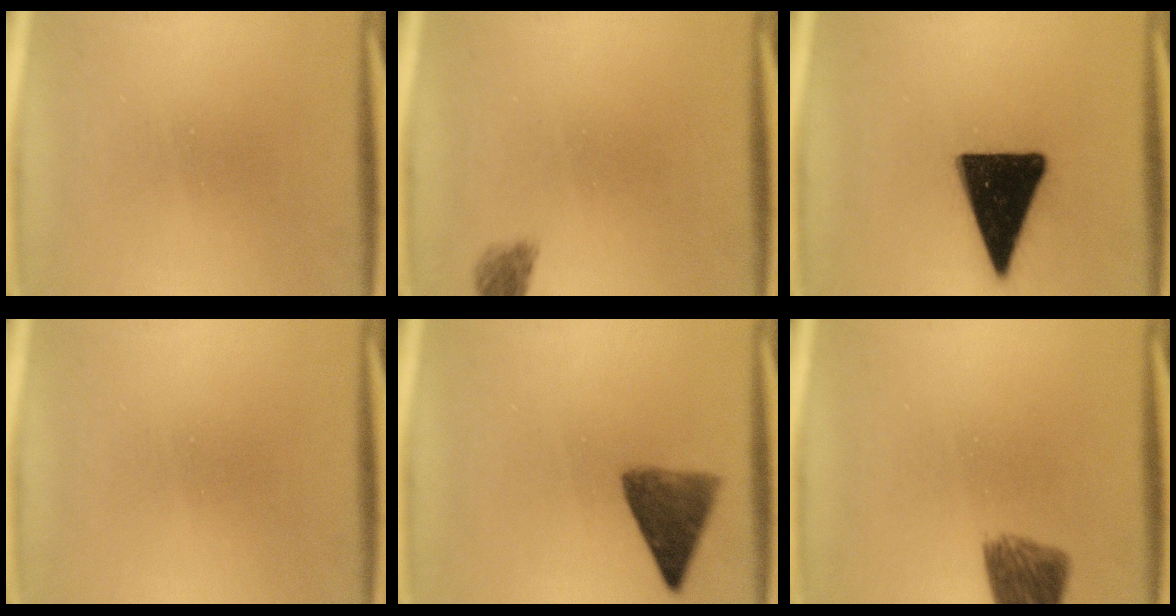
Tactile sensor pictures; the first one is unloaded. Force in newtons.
{"total": 2.2}
{"total": 18.3}
{"total": 0.0}
{"total": 7.7}
{"total": 6.5}